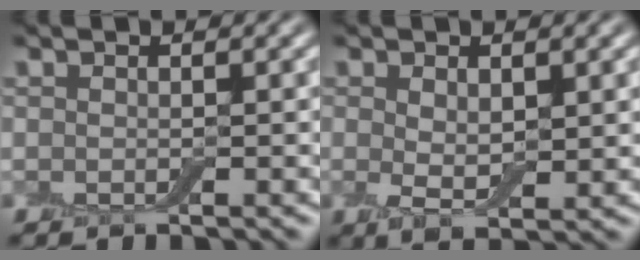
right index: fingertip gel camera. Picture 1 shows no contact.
{"total": 3.1, "force": [0.5, 1.5, 2.7], "torque": [-0.051, -0.006, 0.013]}